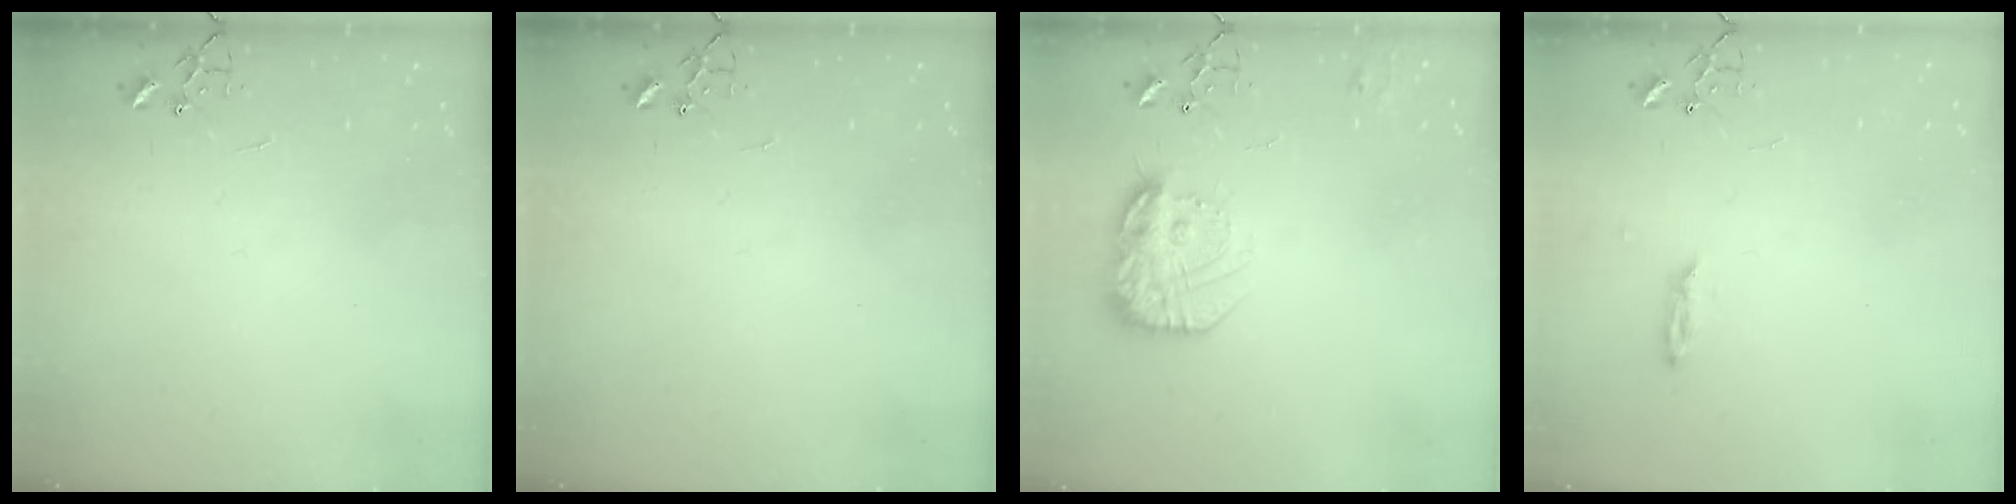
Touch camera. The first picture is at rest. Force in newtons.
{"total": 0.0}
{"total": 17.4, "press": 17.3, "slide": 1.2}
{"total": 2.3, "press": 2.2, "slide": 0.4}